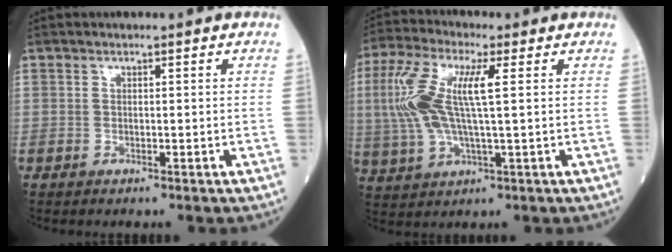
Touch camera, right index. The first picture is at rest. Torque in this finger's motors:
{"motor_torque": [1.01, 0.47, 0.33, 0.21]}